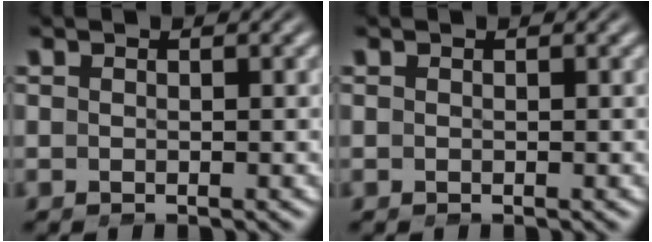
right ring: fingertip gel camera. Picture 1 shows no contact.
{"total": 0.0}